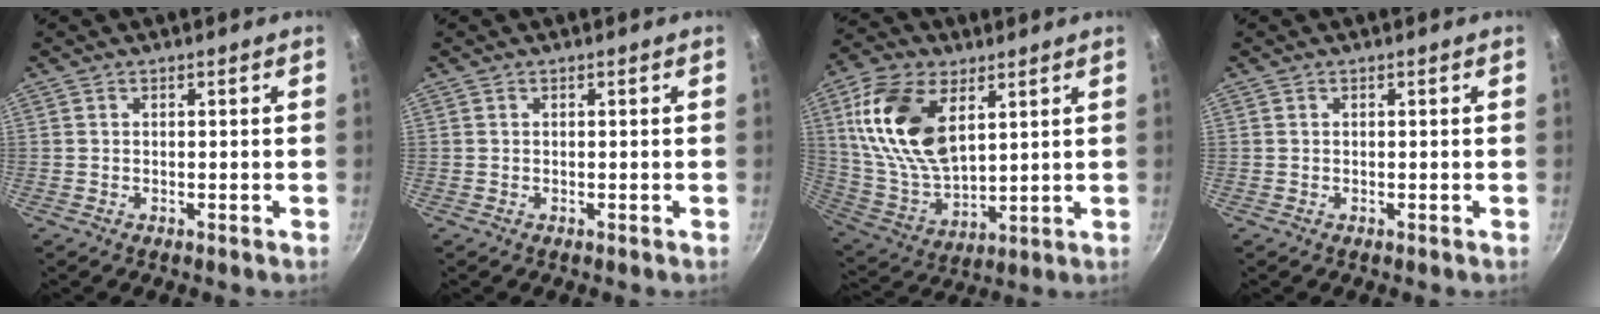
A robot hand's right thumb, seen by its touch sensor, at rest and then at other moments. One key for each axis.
{"total": 0.0}
{"total": 18.8, "fx": 6.6, "fy": 10.7, "fz": 14.1, "tx": -0.256, "ty": -0.020, "tz": 0.140}
{"total": 0.0}